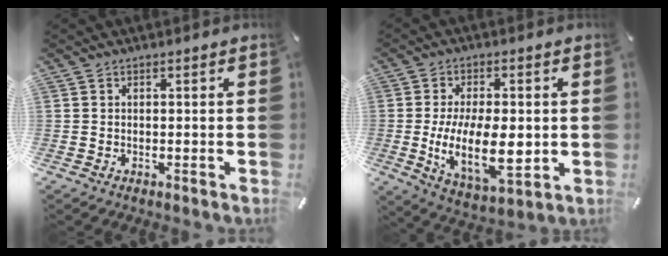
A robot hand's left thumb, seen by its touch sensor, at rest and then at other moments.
{"total": 15.7, "force": [-0.8, 7.9, 13.6], "torque": [-0.250, -0.018, -0.011]}